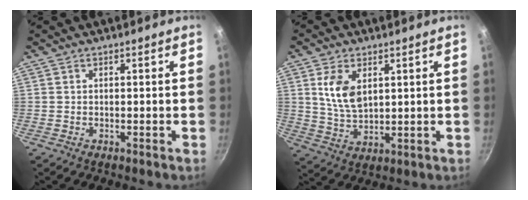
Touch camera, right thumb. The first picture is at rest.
{"total": 8.0, "force": [2.7, 4.7, 5.9], "torque": [-0.107, -0.019, 0.056]}